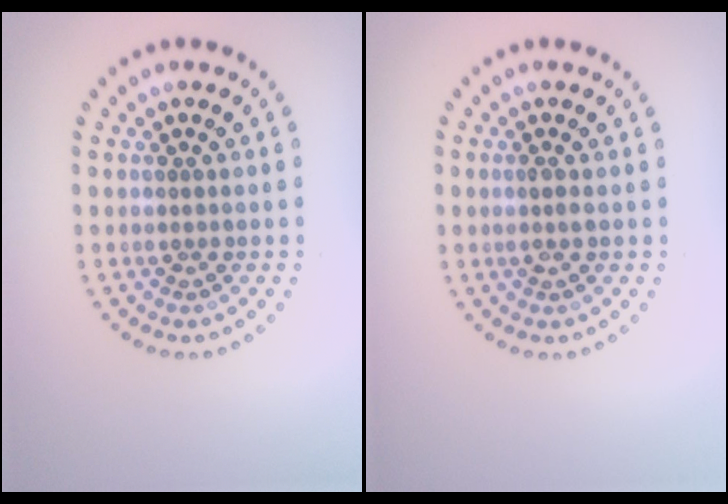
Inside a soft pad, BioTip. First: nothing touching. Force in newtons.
{"total": 0.8, "press": 0.7, "slide": 0.4}